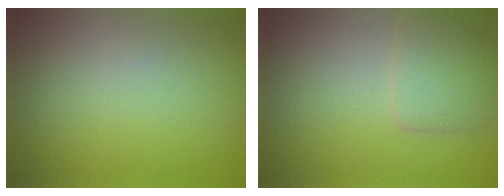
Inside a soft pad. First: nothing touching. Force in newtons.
{"total": 2.4, "press": 2.4, "slide": 0.2}